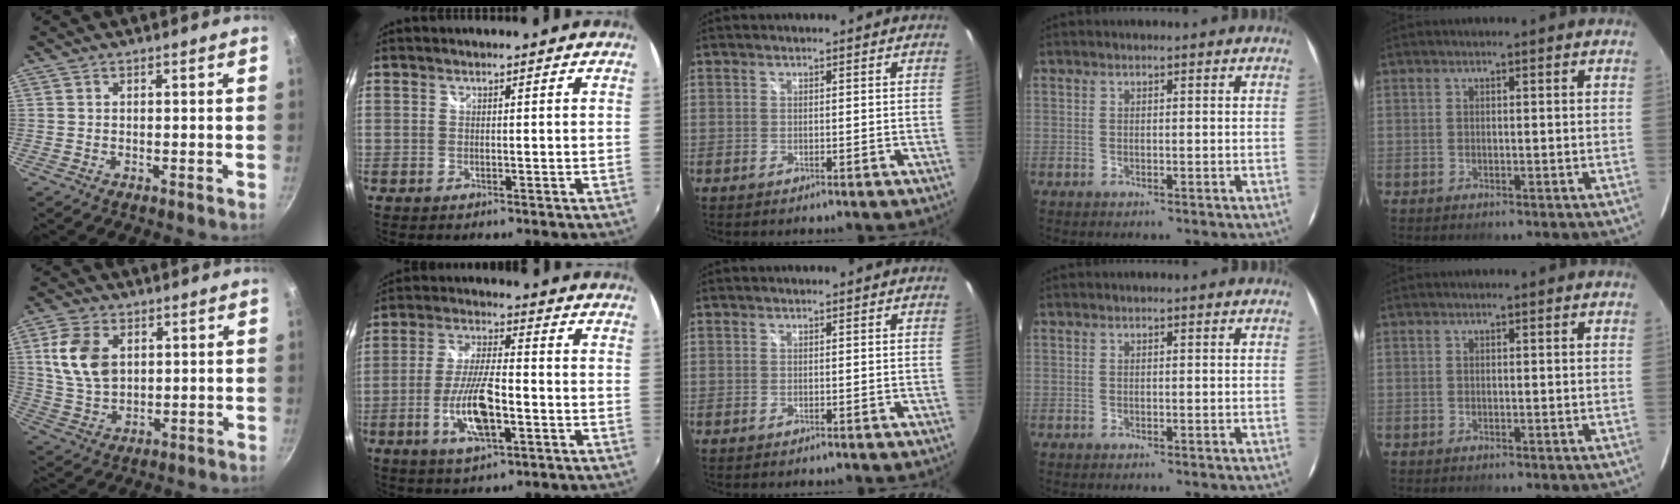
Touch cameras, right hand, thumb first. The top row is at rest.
{"thumb": {"total": 10.8, "force": [3.0, 7.2, 7.4], "torque": [-0.127, -0.015, 0.064]}, "index": {"total": 11.2, "force": [-3.7, 3.4, 10.0], "torque": [-0.201, -0.007, -0.069]}}